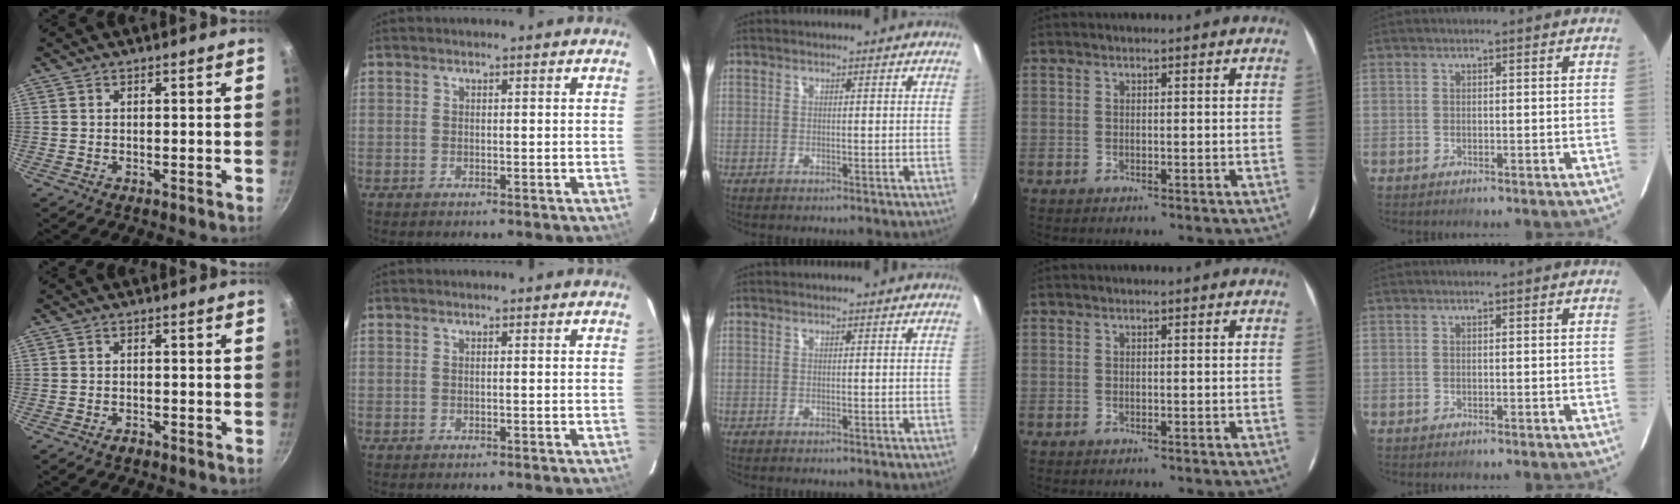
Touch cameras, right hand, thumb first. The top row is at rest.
{"thumb": {"total": 1.3, "force": [-1.0, 0.7, 0.5], "torque": [-0.010, 0.010, -0.017]}}